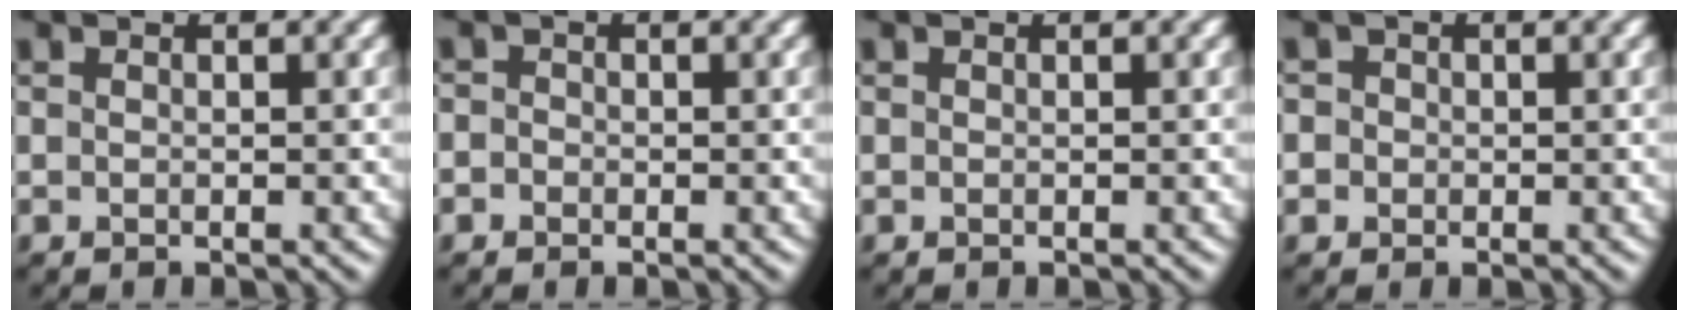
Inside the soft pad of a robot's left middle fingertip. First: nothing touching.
{"total": 1.2, "force": [-0.4, 1.2, 0.2], "torque": [0.020, 0.008, -0.027]}
{"total": 0.0}
{"total": 2.2, "force": [0.1, 2.1, 0.5], "torque": [0.011, 0.017, -0.020]}